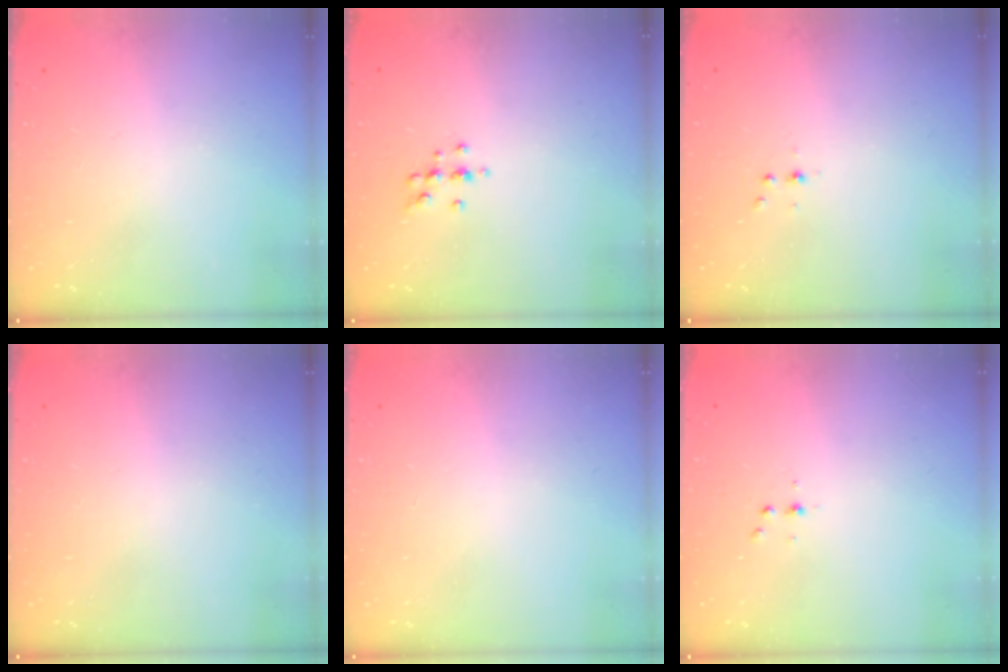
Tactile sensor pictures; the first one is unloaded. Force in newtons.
{"total": 4.9, "press": 4.8, "slide": 0.7}
{"total": 3.0, "press": 2.6, "slide": 1.5}
{"total": 0.0}
{"total": 0.0}
{"total": 3.2, "press": 3.1, "slide": 0.4}